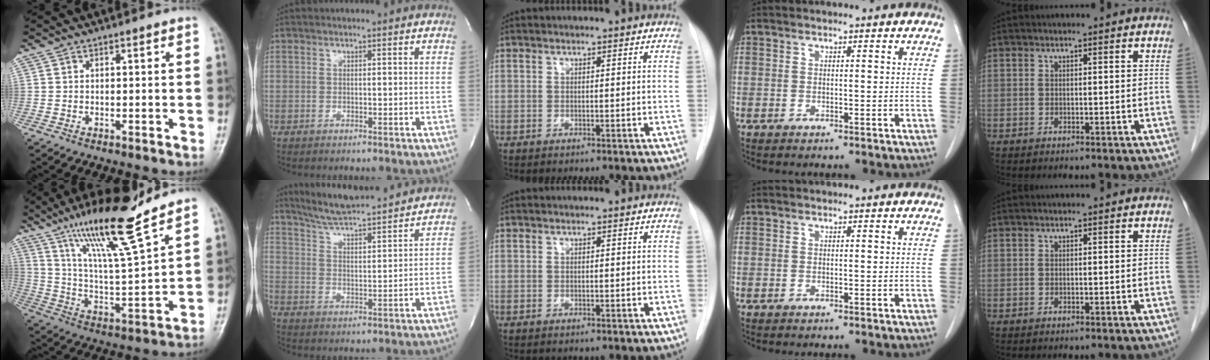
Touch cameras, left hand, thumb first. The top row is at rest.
{"thumb": {"total": 18.2, "force": [13.1, 1.7, 12.5], "torque": [-0.204, -0.070, 0.238]}, "index": {"total": 16.1, "force": [14.7, 1.1, 6.4], "torque": [-0.110, 0.009, 0.223]}}